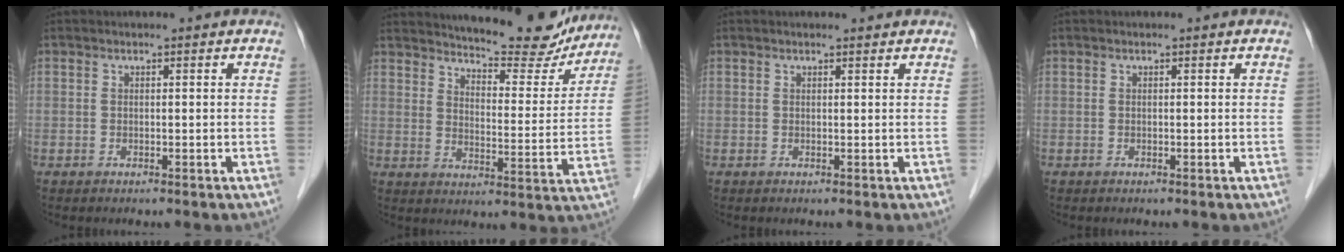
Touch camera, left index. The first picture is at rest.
{"total": 16.9, "force": [15.7, 3.4, 5.4], "torque": [-0.067, -0.032, 0.196]}
{"total": 1.2, "force": [1.2, 0.1, 0.3], "torque": [-0.010, 0.005, 0.018]}
{"total": 0.0}